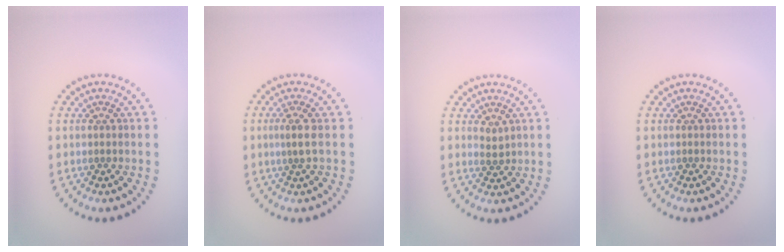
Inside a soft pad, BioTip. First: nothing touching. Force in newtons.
{"total": 1.7, "press": 1.3, "slide": 1.1}
{"total": 0.9, "press": 0.8, "slide": 0.3}
{"total": 0.0}